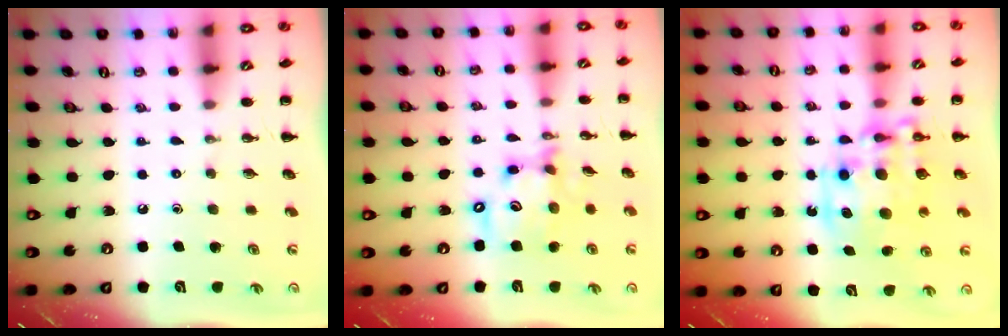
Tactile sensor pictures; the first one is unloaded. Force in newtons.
{"total": 14.4, "press": 14.0, "slide": 3.1}
{"total": 13.5, "press": 13.1, "slide": 3.3}